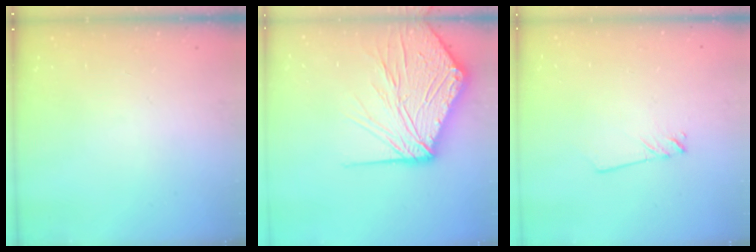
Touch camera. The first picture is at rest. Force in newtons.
{"total": 21.9, "press": 21.7, "slide": 2.3}
{"total": 2.0, "press": 2.0, "slide": 0.2}